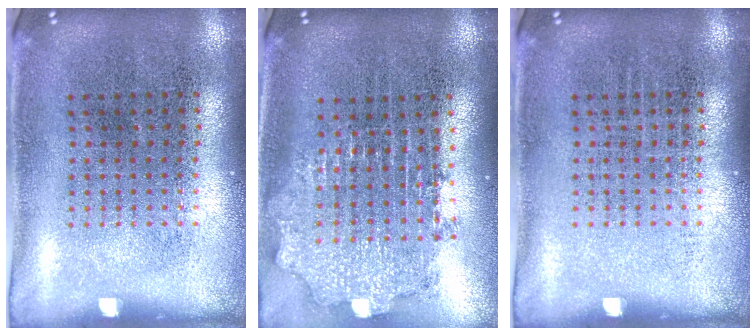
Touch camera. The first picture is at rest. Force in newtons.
{"total": 2.0, "press": 1.5, "slide": 1.3}
{"total": 0.0}